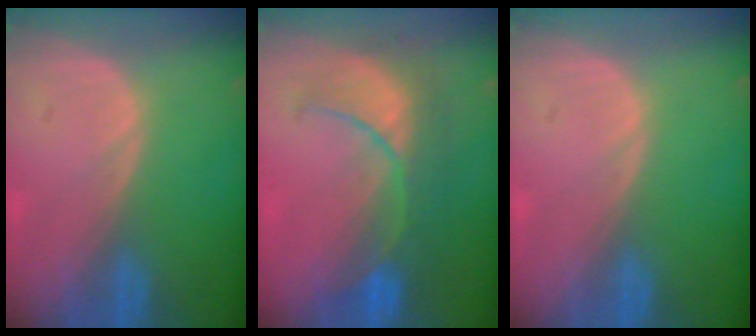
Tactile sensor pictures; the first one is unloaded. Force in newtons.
{"total": 8.3, "press": 8.3, "slide": 0.7}
{"total": 0.0}